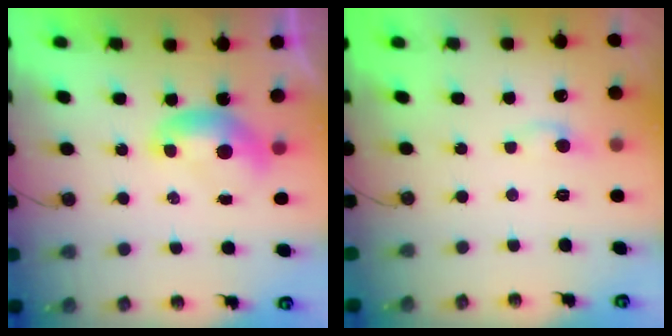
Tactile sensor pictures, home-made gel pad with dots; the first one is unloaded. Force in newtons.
{"total": 0.0}